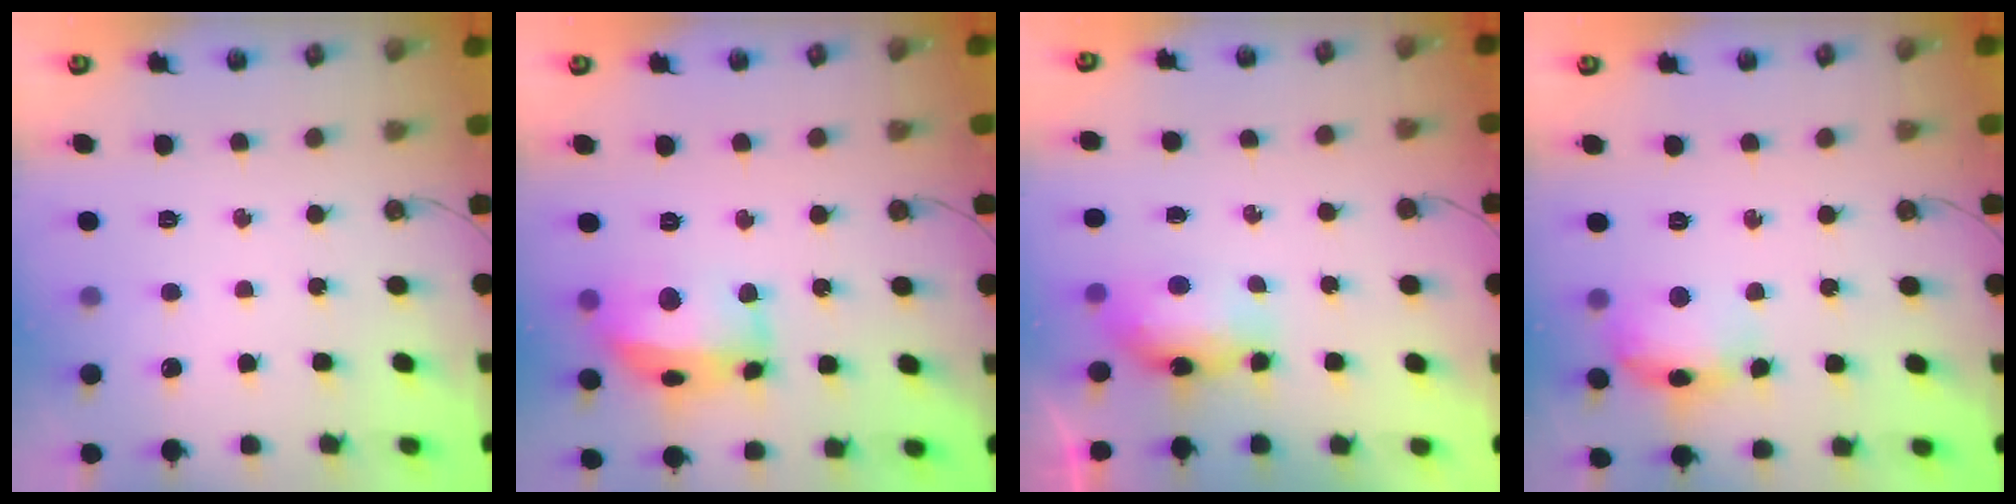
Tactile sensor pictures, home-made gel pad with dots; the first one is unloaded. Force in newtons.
{"total": 17.0, "press": 16.9, "slide": 1.9}
{"total": 16.4, "press": 10.0, "slide": 13.0}
{"total": 13.9, "press": 13.9, "slide": 1.1}